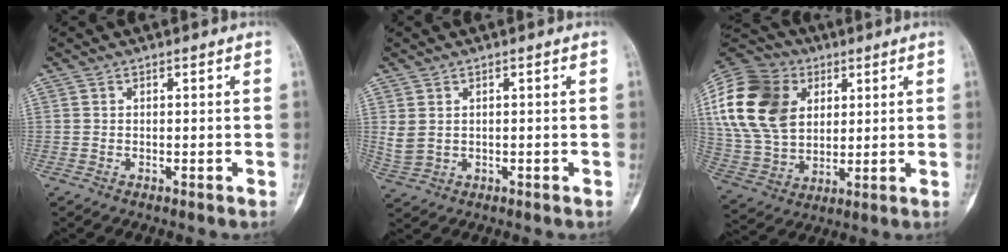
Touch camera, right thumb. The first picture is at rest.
{"total": 3.2, "force": [0.6, 2.3, 2.1], "torque": [-0.052, 0.001, 0.023]}
{"total": 21.5, "force": [6.1, 15.7, 13.3], "torque": [-0.255, 0.003, 0.114]}